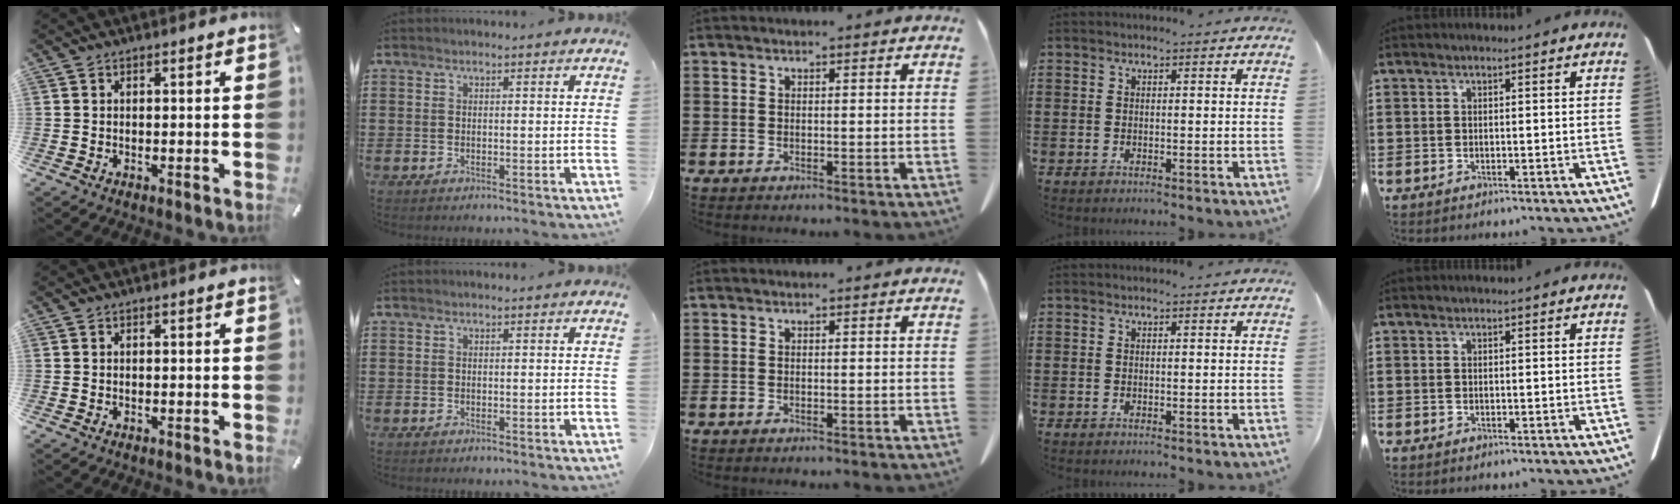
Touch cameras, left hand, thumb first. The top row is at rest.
{}